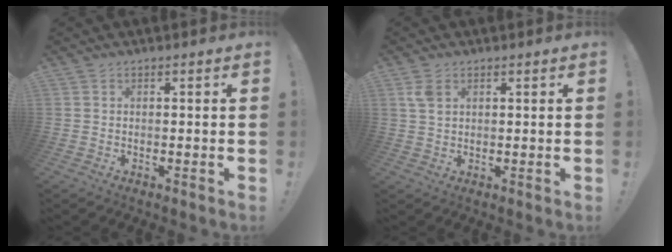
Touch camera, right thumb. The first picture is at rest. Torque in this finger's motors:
{"motor_torque": [0.45, 0.43, 0.27, 0.15, 0.02]}